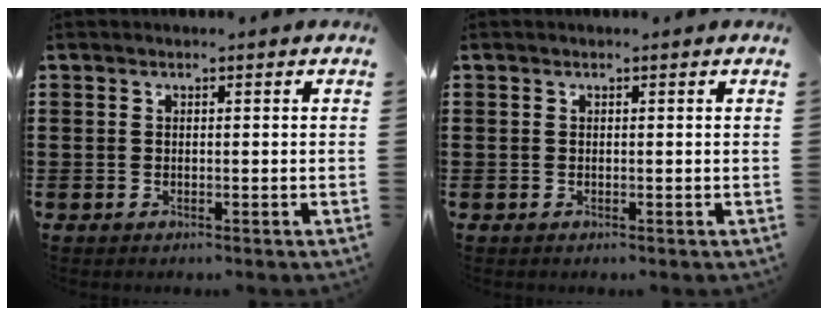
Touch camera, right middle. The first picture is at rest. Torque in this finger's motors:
{"motor_torque": [-0.05, -0.05, 0.00, 0.01]}